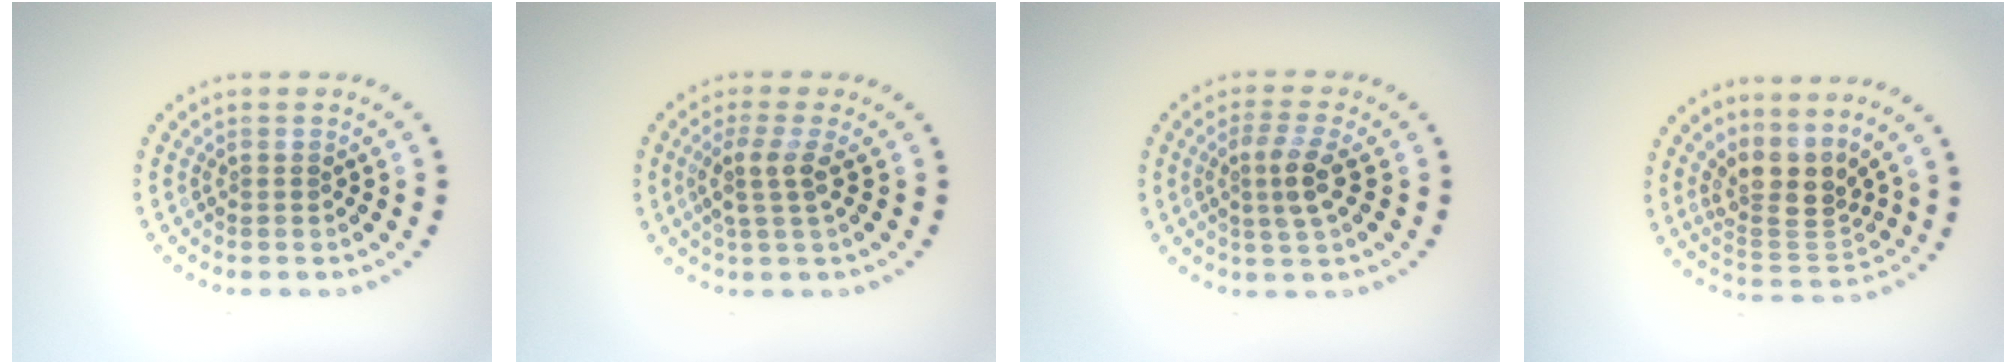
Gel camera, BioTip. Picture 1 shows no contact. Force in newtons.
{"total": 2.7, "press": 2.1, "slide": 1.6}
{"total": 2.8, "press": 2.5, "slide": 1.3}
{"total": 3.7, "press": 2.8, "slide": 2.4}